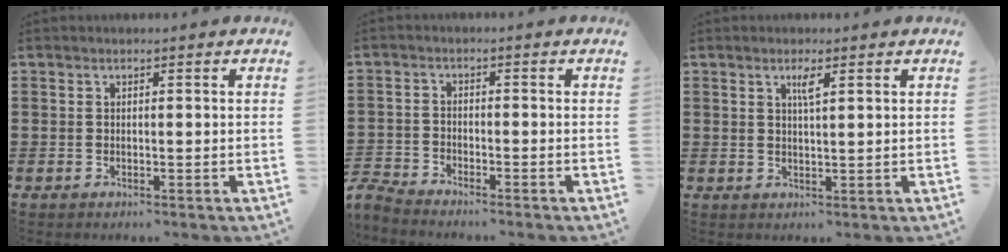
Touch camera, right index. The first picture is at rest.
{"total": 3.0, "force": [-3.0, 0.1, -0.1], "torque": [-0.018, -0.005, -0.068]}
{"total": 2.1, "force": [1.1, 0.2, 1.8], "torque": [-0.031, -0.003, 0.016]}